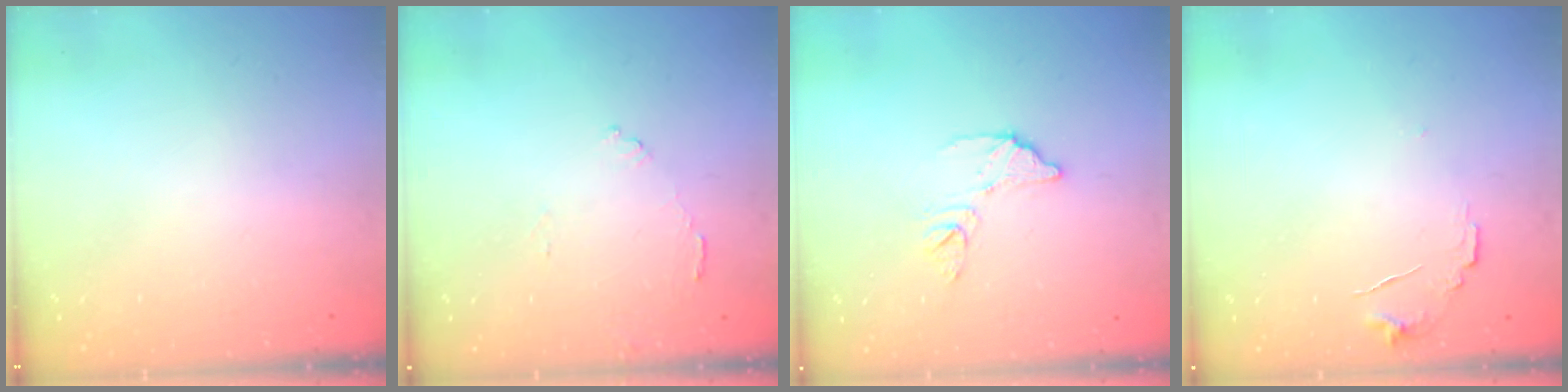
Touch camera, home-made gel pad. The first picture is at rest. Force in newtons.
{"total": 8.1, "press": 8.1, "slide": 0.6}
{"total": 8.8, "press": 8.7, "slide": 0.6}
{"total": 6.3, "press": 6.2, "slide": 0.4}